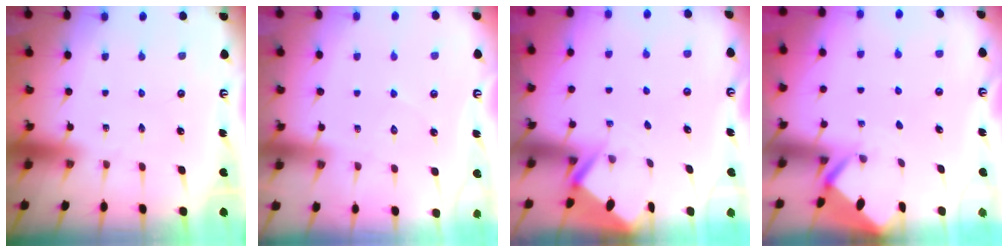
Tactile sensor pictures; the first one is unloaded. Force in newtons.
{"total": 5.3, "press": 5.3, "slide": 0.6}
{"total": 2.8, "press": 2.8, "slide": 0.4}
{"total": 2.9, "press": 2.9, "slide": 0.2}